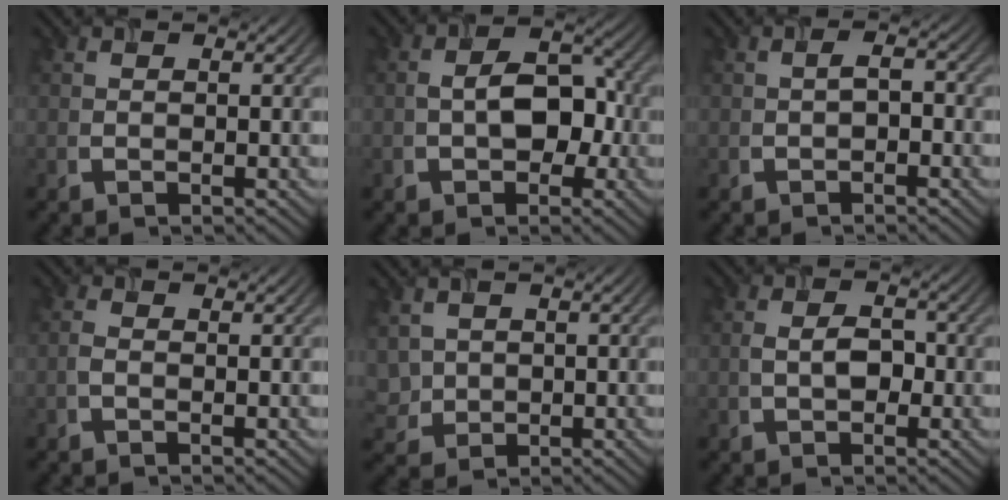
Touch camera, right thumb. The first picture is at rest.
{"total": 6.3, "force": [-0.9, 4.1, 4.7], "torque": [-0.066, 0.000, -0.019]}
{"total": 1.7, "force": [-0.7, 0.9, 1.2], "torque": [-0.023, 0.003, -0.017]}
{"total": 1.0, "force": [-0.4, 0.4, 0.8], "torque": [-0.023, 0.001, -0.013]}
{"total": 3.0, "force": [0.5, 2.6, 1.2], "torque": [-0.040, -0.005, 0.015]}
{"total": 3.2, "force": [-0.5, 2.1, 2.4], "torque": [-0.050, 0.000, -0.010]}